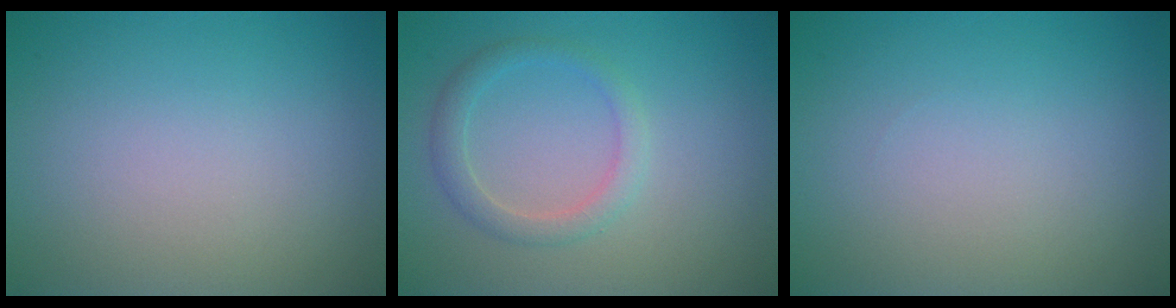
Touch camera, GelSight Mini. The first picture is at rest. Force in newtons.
{"total": 2.3, "press": 2.3, "slide": 0.1}
{"total": 0.0}